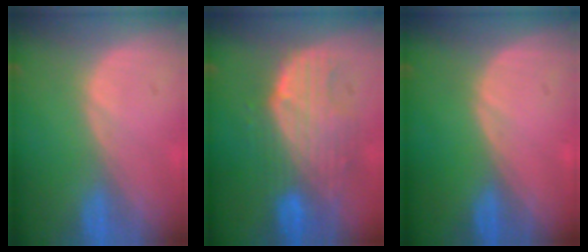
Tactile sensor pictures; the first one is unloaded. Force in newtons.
{"total": 9.5, "press": 8.5, "slide": 4.3}
{"total": 0.0}